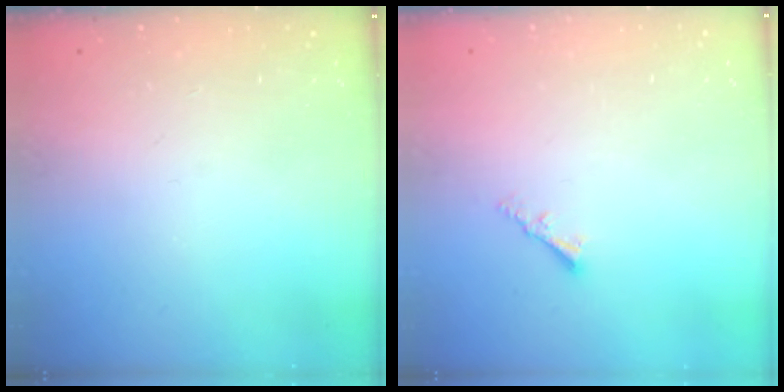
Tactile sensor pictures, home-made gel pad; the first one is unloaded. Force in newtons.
{"total": 2.2, "press": 2.2, "slide": 0.4}